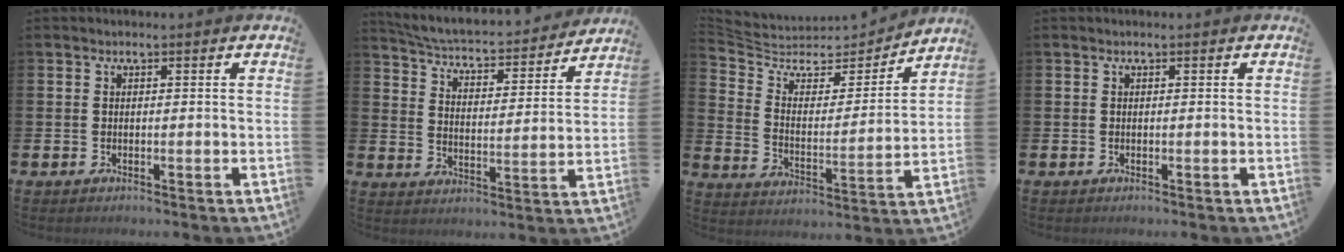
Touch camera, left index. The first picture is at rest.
{"total": 4.7, "force": [4.5, 0.6, 1.0], "torque": [-0.045, -0.042, 0.070]}
{"total": 5.9, "force": [5.0, 2.8, 1.6], "torque": [-0.064, -0.042, 0.080]}
{"total": 0.0}